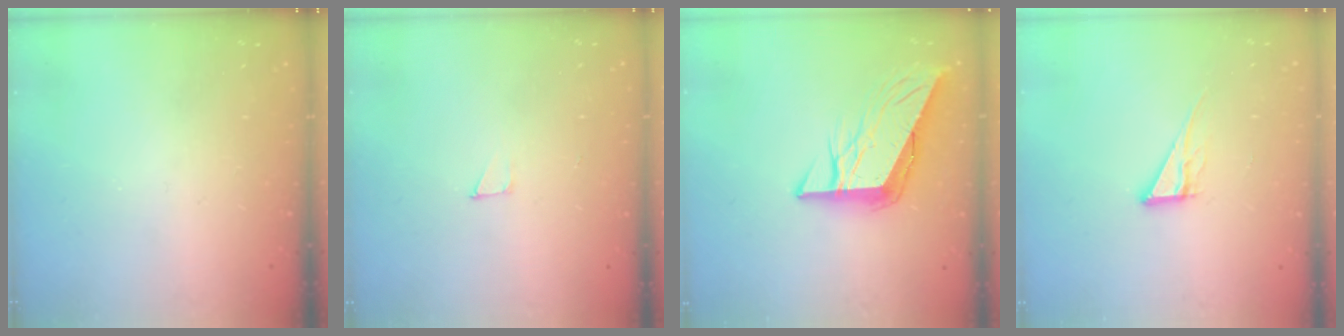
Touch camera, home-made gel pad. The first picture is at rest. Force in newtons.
{"total": 3.2, "press": 3.2, "slide": 0.3}
{"total": 9.2, "press": 9.1, "slide": 0.8}
{"total": 6.6, "press": 6.6, "slide": 0.3}